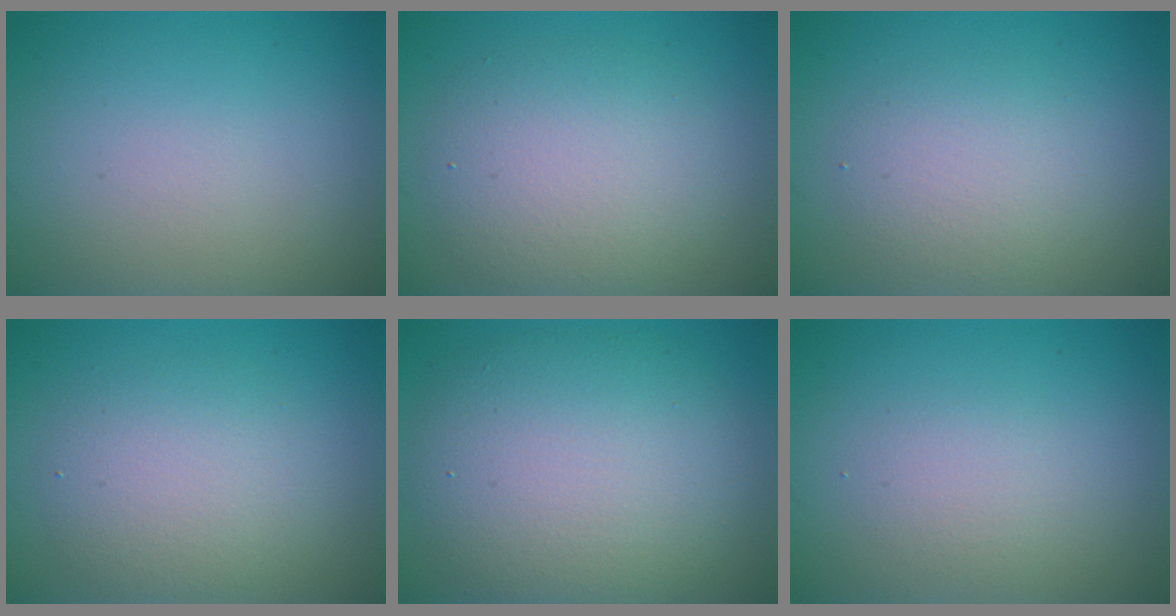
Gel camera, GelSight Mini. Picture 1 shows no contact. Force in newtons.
{"total": 5.1, "press": 5.1, "slide": 0.5}
{"total": 2.9, "press": 2.9, "slide": 0.3}
{"total": 4.1, "press": 4.1, "slide": 0.2}
{"total": 9.2, "press": 9.2, "slide": 0.4}
{"total": 1.6, "press": 1.6, "slide": 0.1}